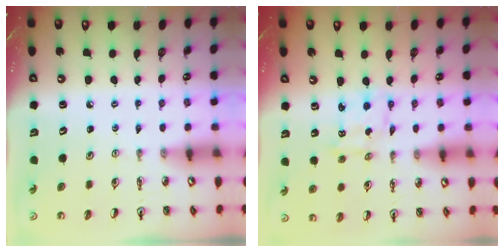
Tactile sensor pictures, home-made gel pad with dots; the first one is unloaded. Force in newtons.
{"total": 2.1, "press": 2.1, "slide": 0.1}